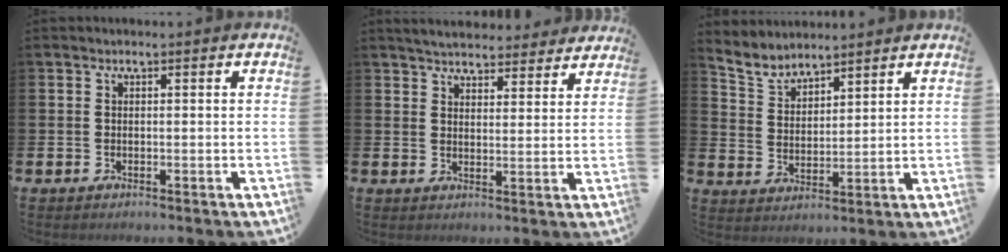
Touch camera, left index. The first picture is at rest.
{"total": 4.6, "force": [4.6, 0.9, 0.3], "torque": [-0.019, -0.026, 0.082]}
{"total": 4.8, "force": [4.6, 1.2, 0.3], "torque": [-0.027, -0.022, 0.083]}